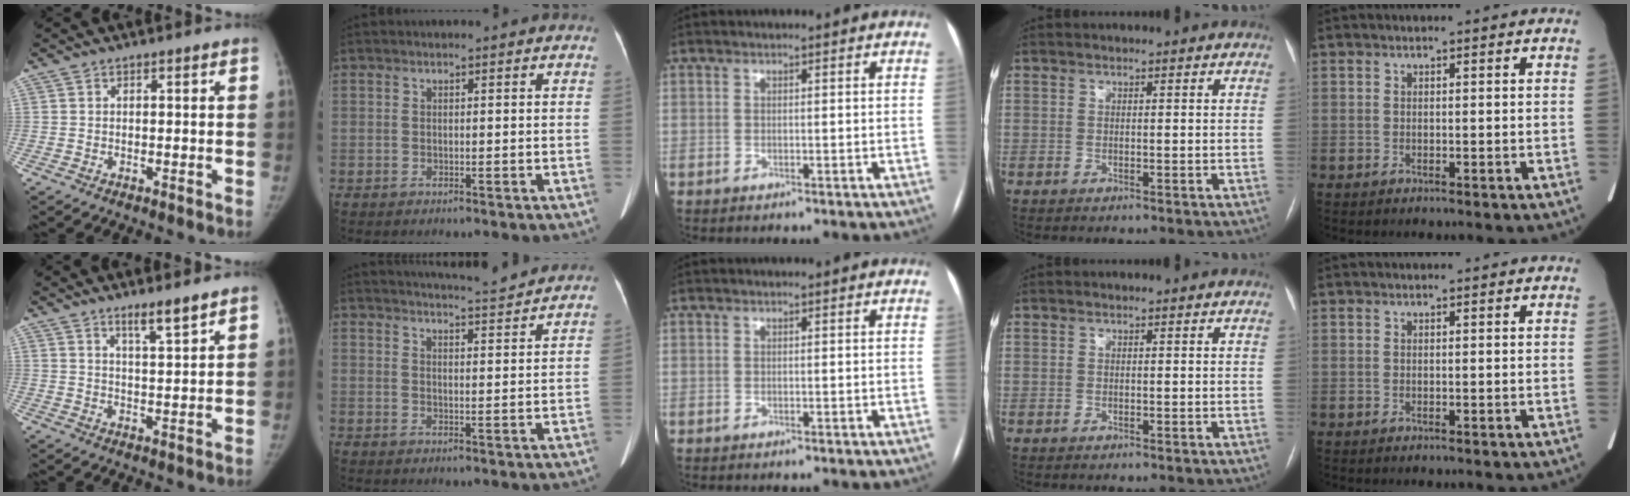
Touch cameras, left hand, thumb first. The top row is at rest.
{"thumb": {"total": 4.6, "force": [3.6, 0.2, 3.0], "torque": [-0.044, -0.032, 0.060]}, "index": {"total": 7.3, "force": [7.1, -0.8, 1.4], "torque": [-0.030, -0.001, 0.096]}}